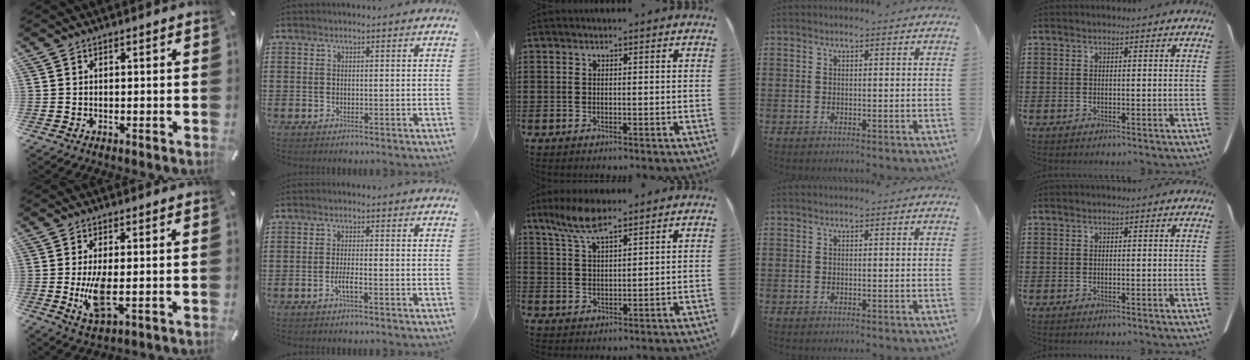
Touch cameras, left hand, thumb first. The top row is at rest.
{"thumb": {"total": 7.8, "force": [-0.5, 3.0, 7.2], "torque": [-0.154, -0.020, -0.013]}, "index": {"total": 2.4, "force": [-1.1, 0.3, 2.1], "torque": [-0.046, -0.002, -0.021]}, "middle": {"total": 6.2, "force": [4.5, 1.5, 4.0], "torque": [-0.090, -0.004, 0.082]}}